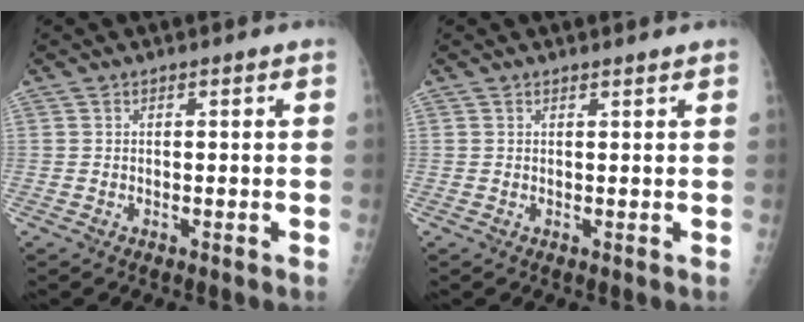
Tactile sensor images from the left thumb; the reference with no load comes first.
{"total": 0.7, "force": [0.7, -0.1, 0.2], "torque": [-0.003, -0.003, 0.012]}